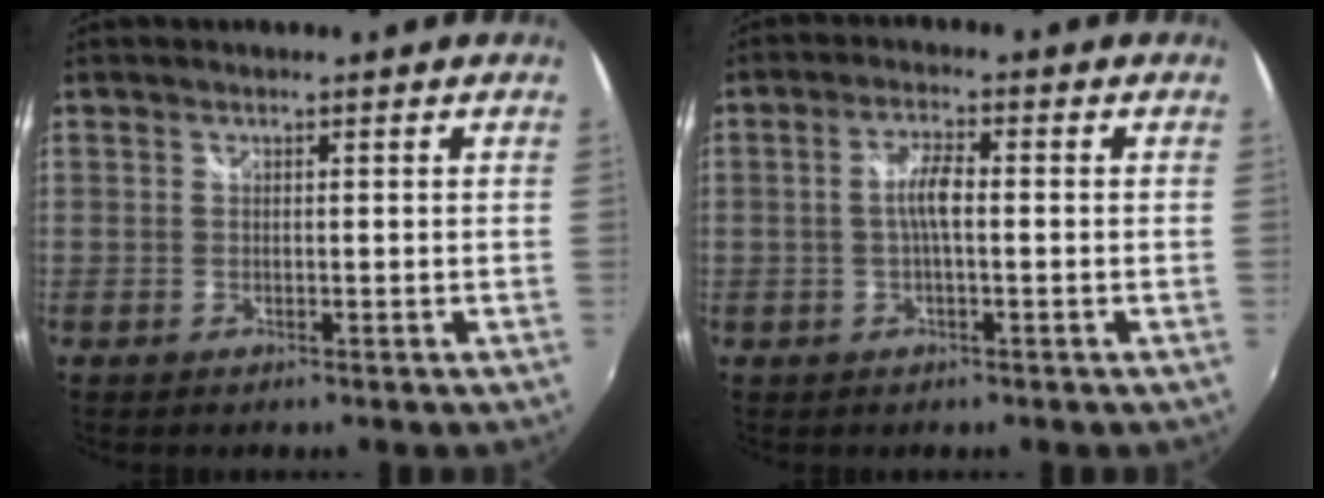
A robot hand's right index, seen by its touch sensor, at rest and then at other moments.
{"total": 4.1, "force": [-0.3, 1.0, 3.9], "torque": [-0.076, 0.007, -0.004]}